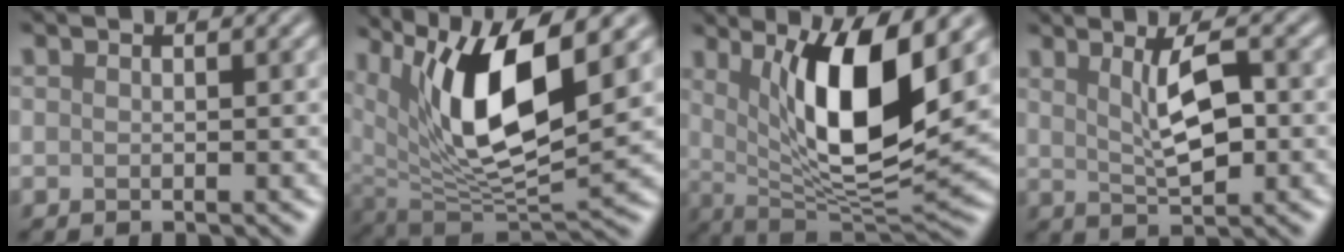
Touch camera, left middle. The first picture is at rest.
{"total": 10.9, "force": [4.1, 3.9, 9.2], "torque": [-0.167, -0.013, 0.077]}
{"total": 10.2, "force": [3.0, 3.0, 9.3], "torque": [-0.146, -0.019, 0.059]}
{"total": 4.1, "force": [0.9, 1.2, 3.9], "torque": [-0.069, 0.001, 0.019]}